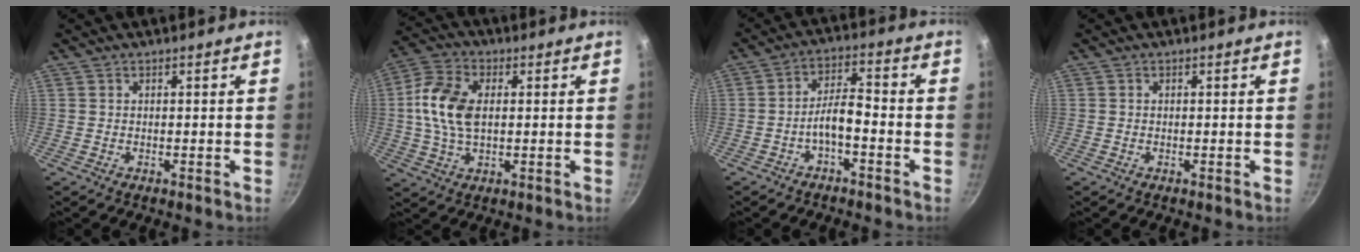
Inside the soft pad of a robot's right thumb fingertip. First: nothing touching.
{"total": 11.6, "force": [1.1, 7.0, 9.1], "torque": [-0.172, 0.015, 0.011]}
{"total": 5.5, "force": [-2.7, 1.9, 4.4], "torque": [-0.079, 0.040, -0.049]}
{"total": 0.0}